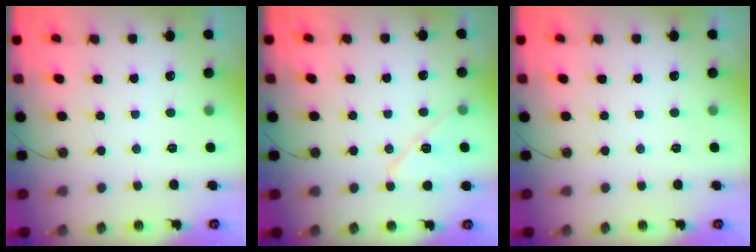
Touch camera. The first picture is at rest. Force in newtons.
{"total": 9.3, "press": 8.9, "slide": 2.7}
{"total": 0.0}